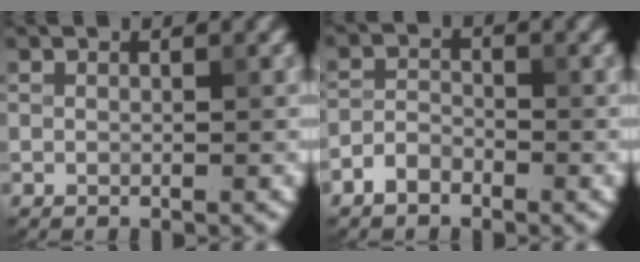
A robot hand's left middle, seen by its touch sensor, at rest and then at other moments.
{"total": 2.1, "force": [-1.5, 1.2, 0.9], "torque": [-0.014, 0.006, -0.034]}